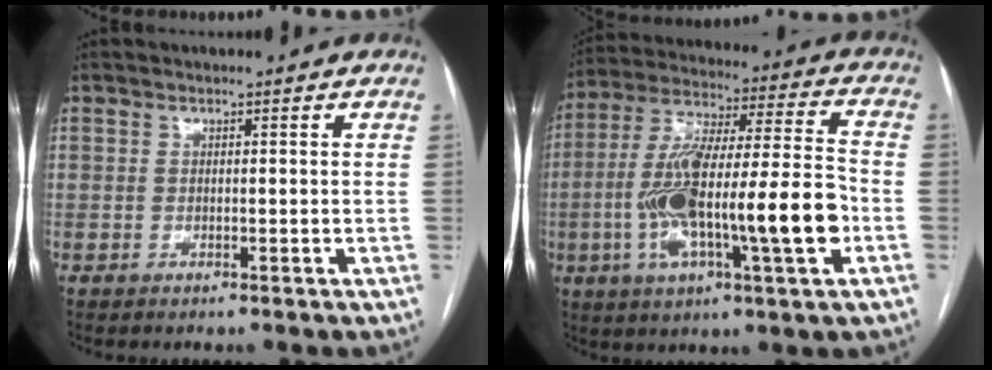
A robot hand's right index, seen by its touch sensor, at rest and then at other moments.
{"total": 20.5, "force": [-4.7, 2.7, 19.8], "torque": [-0.362, 0.009, -0.075]}